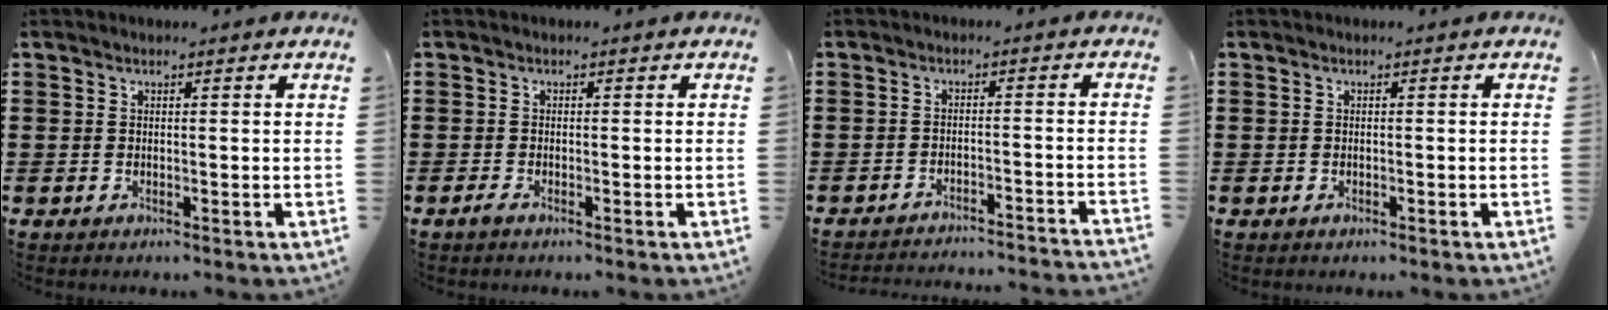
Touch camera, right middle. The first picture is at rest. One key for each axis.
{"total": 1.0, "fx": -0.7, "fy": 0.2, "fz": 0.6, "tx": -0.021, "ty": -0.005, "tz": -0.016}
{"total": 3.0, "fx": -3.0, "fy": -0.3, "fz": 0.2, "tx": -0.008, "ty": -0.001, "tz": -0.062}
{"total": 0.6, "fx": -0.4, "fy": 0.5, "fz": -0.1, "tx": 0.001, "ty": 0.005, "tz": -0.009}